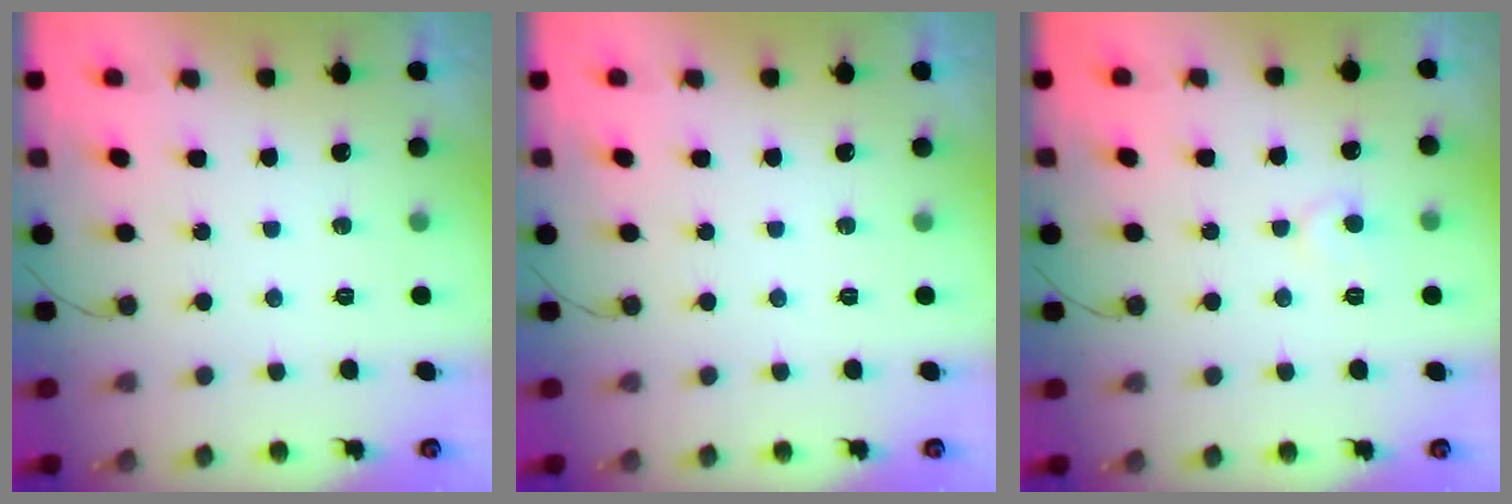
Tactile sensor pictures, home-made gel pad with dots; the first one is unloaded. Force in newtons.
{"total": 0.0}
{"total": 5.5, "press": 5.5, "slide": 0.5}